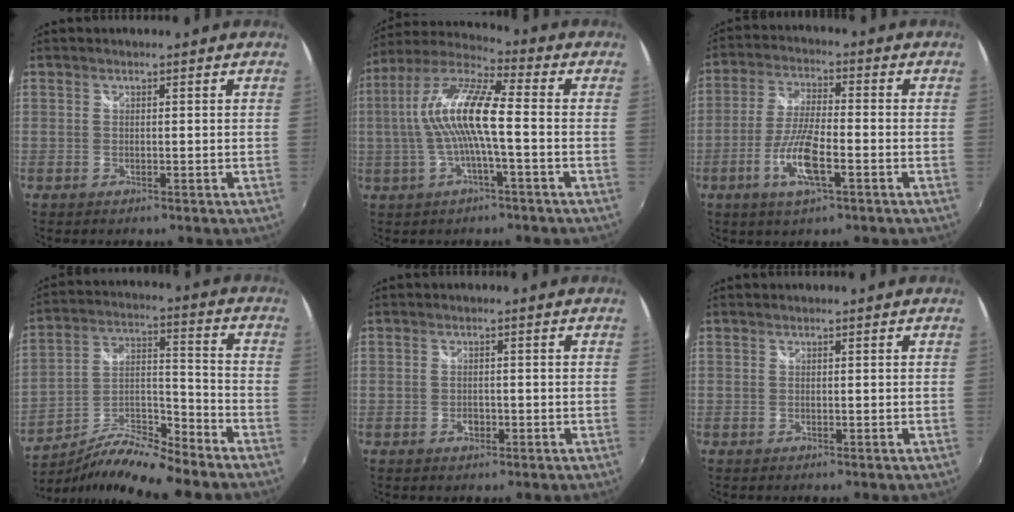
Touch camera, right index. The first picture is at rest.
{"total": 13.2, "force": [-0.8, 2.2, 13.0], "torque": [-0.250, 0.013, -0.019]}
{"total": 9.5, "force": [-3.7, 2.1, 8.5], "torque": [-0.175, -0.006, -0.074]}
{"total": 13.1, "force": [-10.8, 1.4, 7.3], "torque": [-0.140, 0.002, -0.200]}
{"total": 1.8, "force": [-0.7, 1.3, 1.1], "torque": [-0.017, 0.000, -0.012]}
{"total": 0.0}